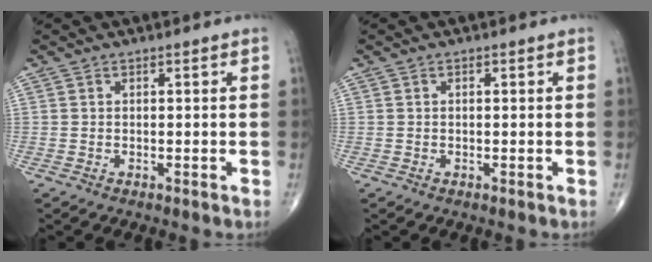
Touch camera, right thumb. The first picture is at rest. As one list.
[{"total": 0.0}]